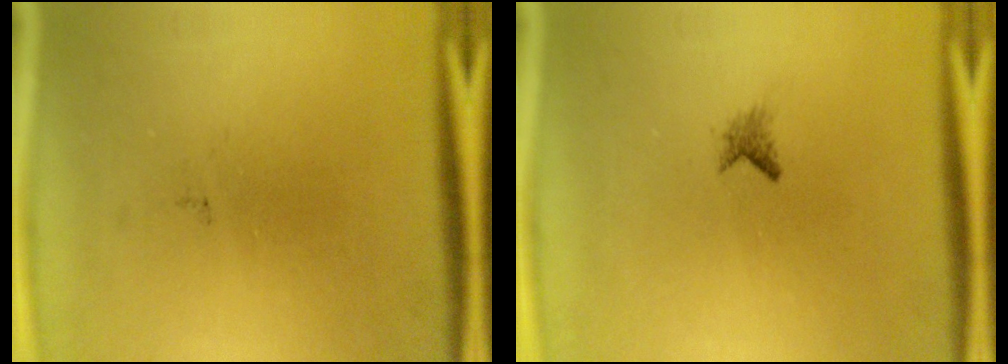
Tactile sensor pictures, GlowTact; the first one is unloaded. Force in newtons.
{"total": 0.9}